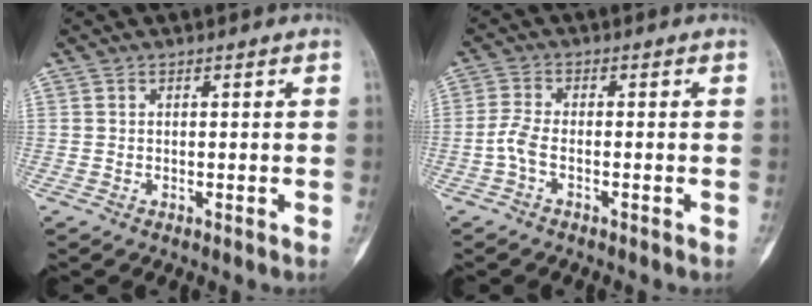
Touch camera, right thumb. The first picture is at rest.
{"total": 3.4, "force": [-1.4, 1.7, 2.6], "torque": [-0.063, 0.009, -0.036]}